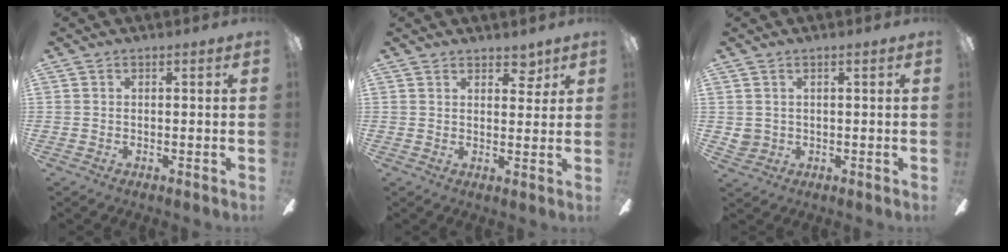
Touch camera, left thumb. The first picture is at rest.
{"total": 3.9, "force": [3.1, 1.9, 1.4], "torque": [-0.002, -0.017, 0.050]}
{"total": 2.4, "force": [0.8, 2.1, 0.7], "torque": [-0.017, 0.005, 0.015]}